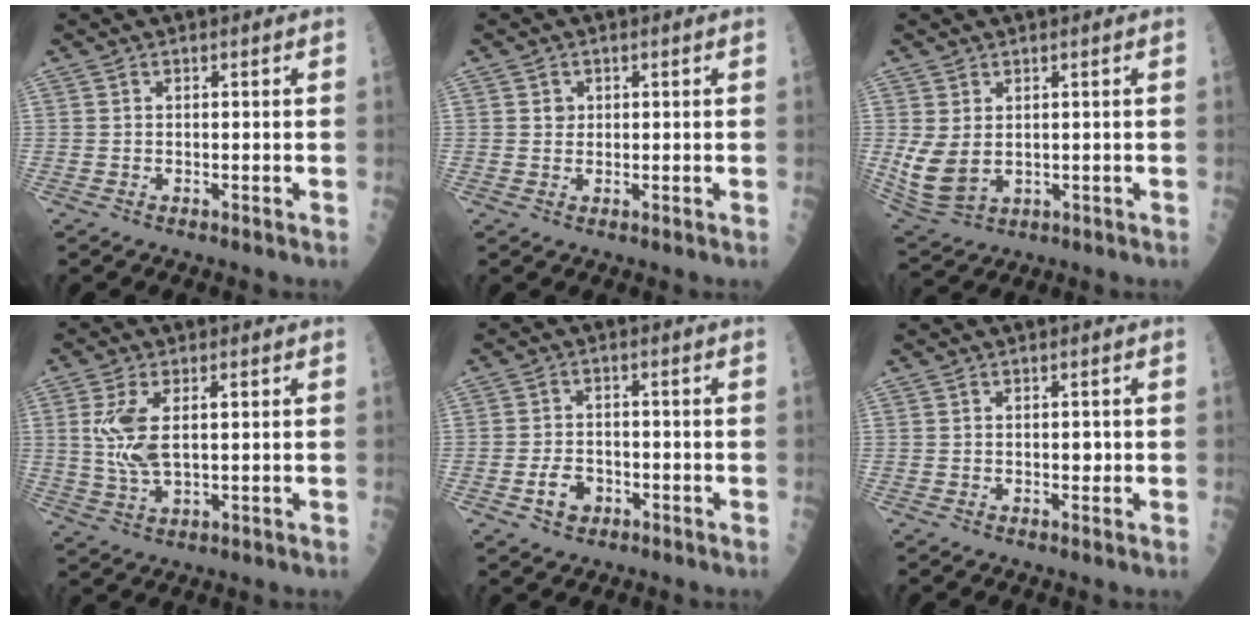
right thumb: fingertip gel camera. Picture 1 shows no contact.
{"total": 1.7, "force": [0.5, 1.5, 0.6], "torque": [0.001, -0.001, 0.009]}
{"total": 7.5, "force": [0.5, 5.1, 5.5], "torque": [-0.110, -0.009, 0.029]}
{"total": 8.5, "force": [1.5, 3.9, 7.4], "torque": [-0.157, -0.002, 0.036]}
{"total": 4.3, "force": [-1.8, 3.1, 2.3], "torque": [-0.025, 0.013, -0.030]}
{"total": 1.2, "force": [0.0, 0.8, 0.9], "torque": [-0.004, 0.001, -0.002]}